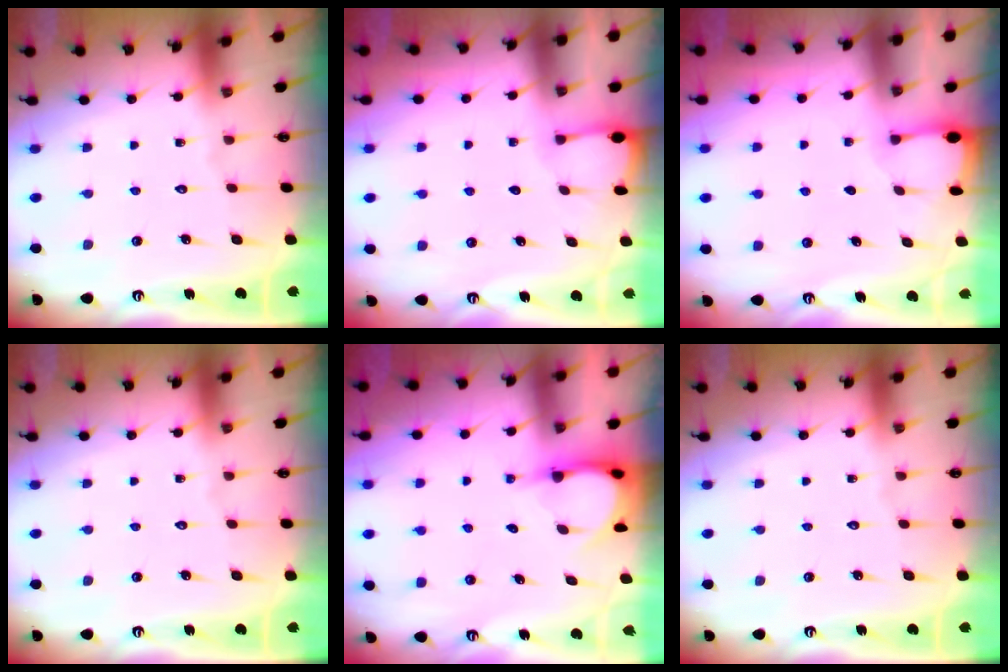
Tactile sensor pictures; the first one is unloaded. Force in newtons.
{"total": 2.0, "press": 2.0, "slide": 0.2}
{"total": 1.6, "press": 1.5, "slide": 0.3}
{"total": 0.0}
{"total": 3.7, "press": 3.7, "slide": 0.2}
{"total": 0.0}